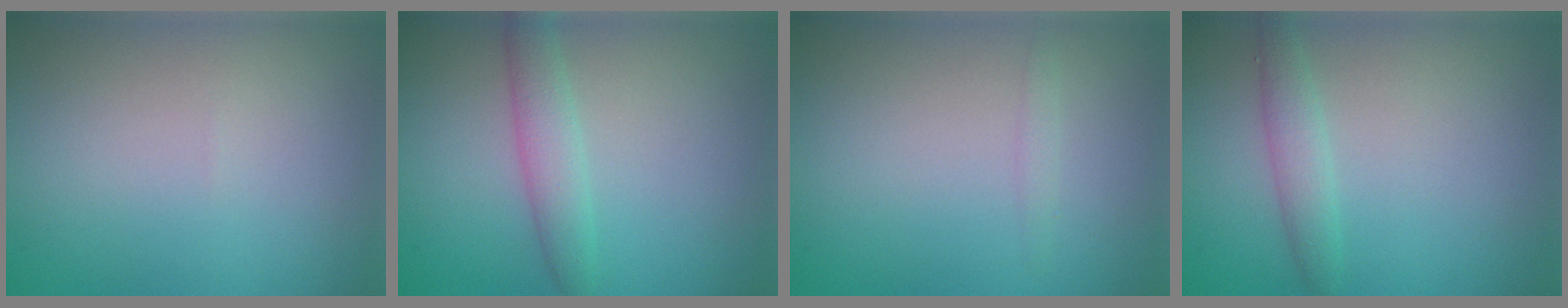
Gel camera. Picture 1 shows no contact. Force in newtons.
{"total": 2.6, "press": 2.6, "slide": 0.1}
{"total": 0.8, "press": 0.8, "slide": 0.0}
{"total": 1.9, "press": 1.9, "slide": 0.0}